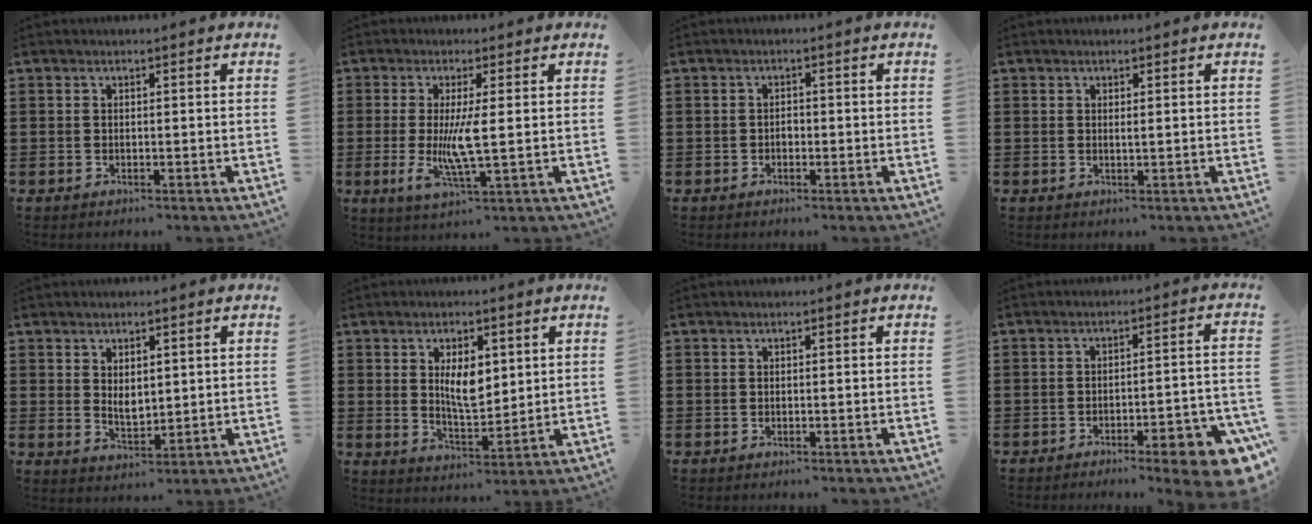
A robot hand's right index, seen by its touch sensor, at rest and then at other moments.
{"total": 6.4, "force": [0.1, 0.7, 6.4], "torque": [-0.138, -0.019, -0.004]}
{"total": 1.0, "force": [-0.4, 0.6, 0.7], "torque": [-0.016, -0.001, -0.007]}
{"total": 0.7, "force": [0.2, 0.0, 0.6], "torque": [-0.013, 0.000, 0.004]}
{"total": 3.0, "force": [1.2, 1.6, 2.2], "torque": [-0.039, 0.002, 0.020]}
{"total": 6.4, "force": [1.9, 2.6, 5.5], "torque": [-0.098, 0.000, 0.029]}
{"total": 0.0}
{"total": 6.9, "force": [-4.6, 1.1, 5.0], "torque": [-0.067, -0.010, -0.081]}